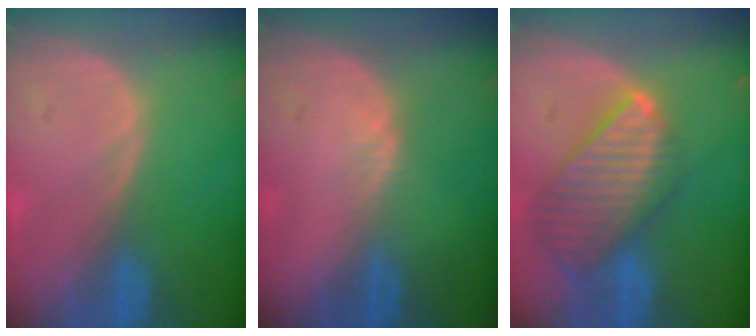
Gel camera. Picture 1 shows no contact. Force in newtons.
{"total": 1.2, "press": 0.9, "slide": 0.8}
{"total": 9.8, "press": 8.5, "slide": 4.8}